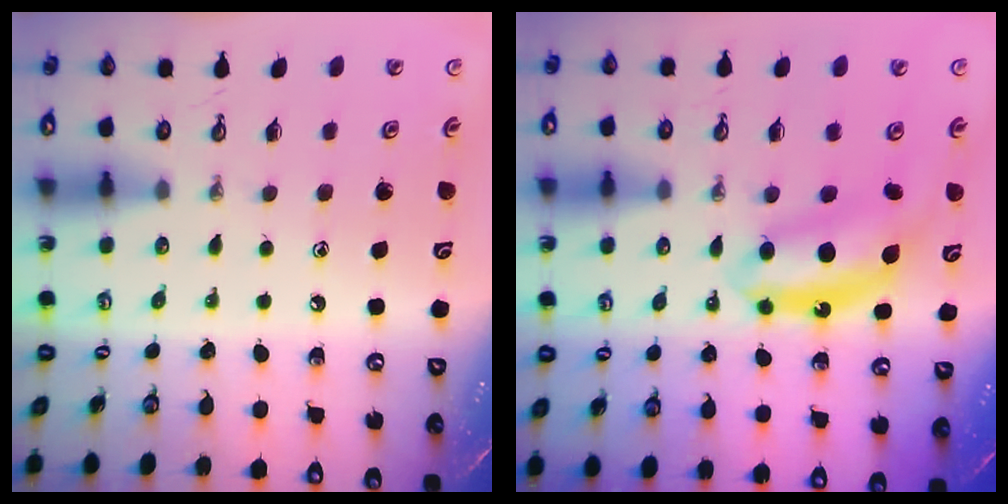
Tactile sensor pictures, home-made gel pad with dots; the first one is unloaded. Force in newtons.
{"total": 9.2, "press": 9.1, "slide": 0.6}